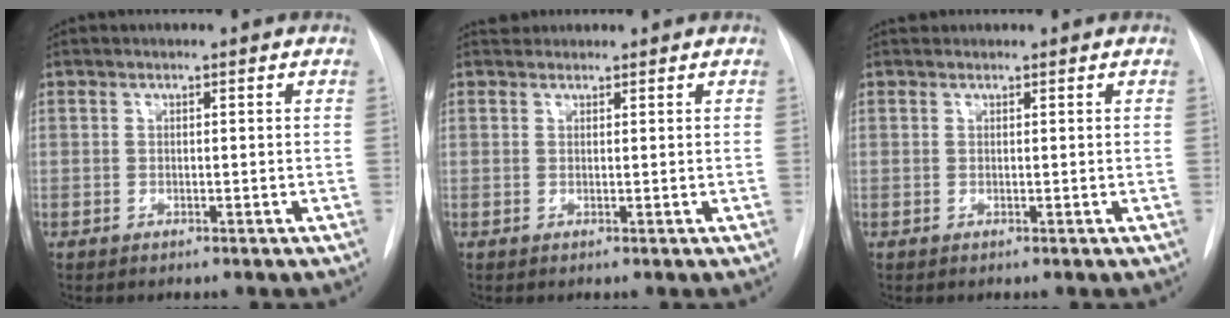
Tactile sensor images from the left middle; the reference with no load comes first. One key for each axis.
{"total": 1.6, "fx": 1.4, "fy": 0.6, "fz": -0.1, "tx": -0.001, "ty": 0.015, "tz": 0.023}
{"total": 0.8, "fx": 0.8, "fy": 0.3, "fz": -0.1, "tx": -0.003, "ty": 0.015, "tz": 0.013}